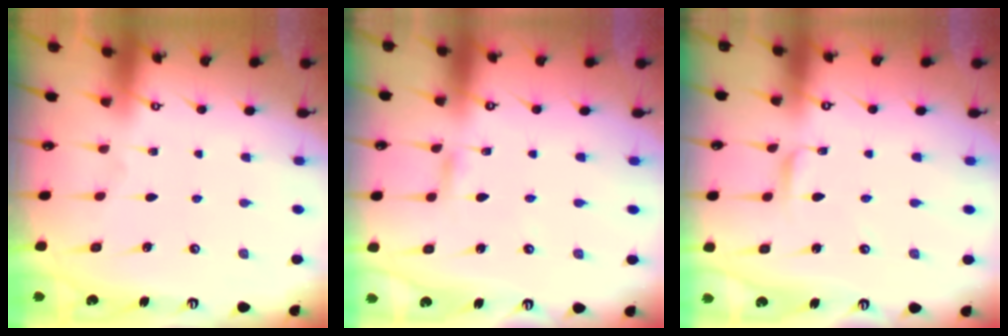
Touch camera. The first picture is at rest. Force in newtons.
{"total": 2.7, "press": 2.7, "slide": 0.2}
{"total": 2.0, "press": 2.0, "slide": 0.2}